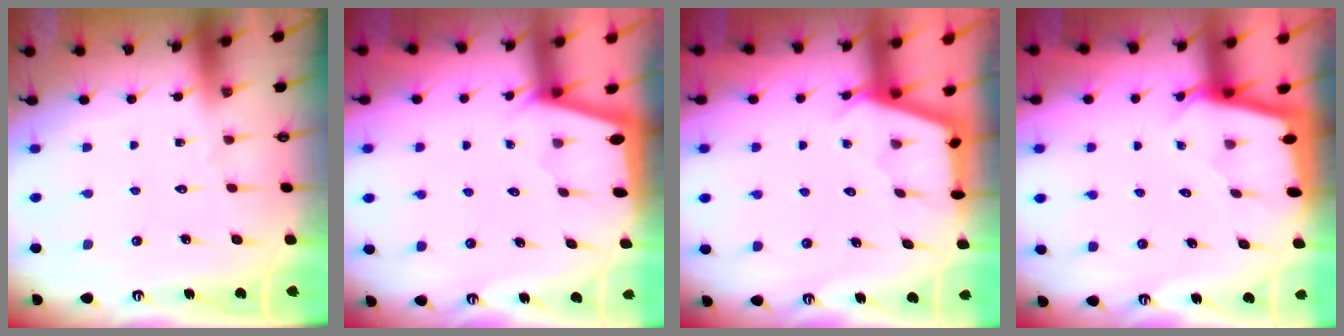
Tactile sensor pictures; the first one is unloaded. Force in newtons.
{"total": 1.8, "press": 1.8, "slide": 0.3}
{"total": 2.8, "press": 2.8, "slide": 0.3}
{"total": 2.1, "press": 2.1, "slide": 0.1}